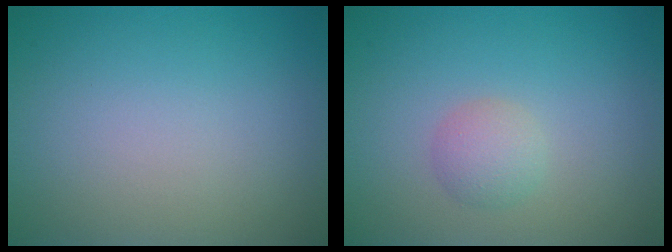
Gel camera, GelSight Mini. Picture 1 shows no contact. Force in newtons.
{"total": 1.8, "press": 1.8, "slide": 0.1}